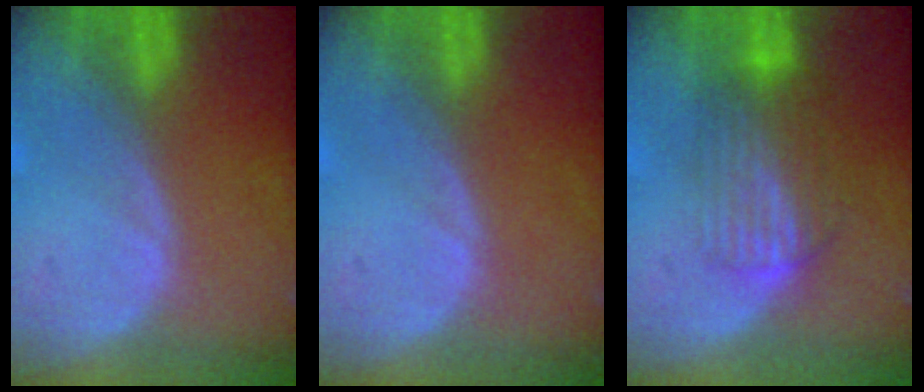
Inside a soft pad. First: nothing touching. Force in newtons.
{"total": 0.0}
{"total": 6.8, "press": 6.1, "slide": 3.2}